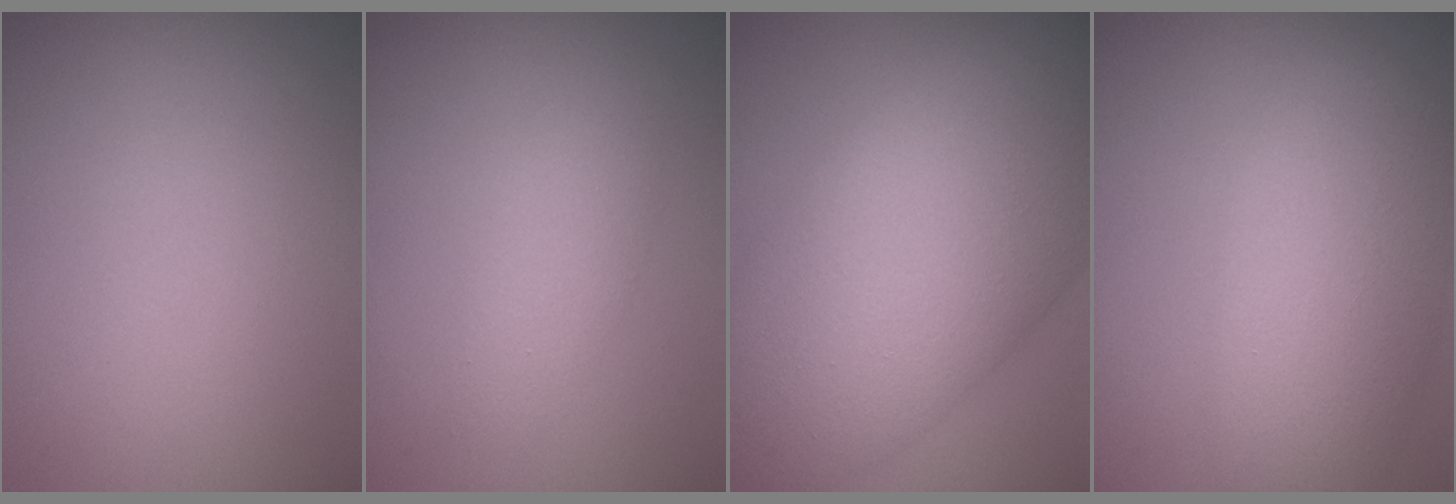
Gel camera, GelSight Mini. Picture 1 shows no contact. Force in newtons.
{"total": 2.3, "press": 2.3, "slide": 0.1}
{"total": 15.6, "press": 15.6, "slide": 0.3}
{"total": 8.0, "press": 8.0, "slide": 0.6}